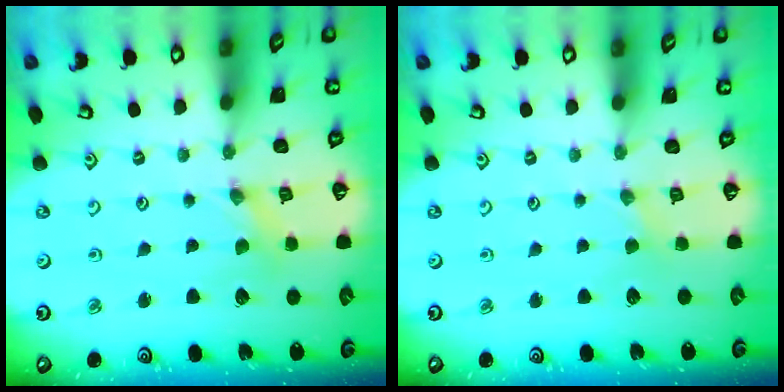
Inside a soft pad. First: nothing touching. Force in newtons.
{"total": 1.0, "press": 1.0, "slide": 0.3}